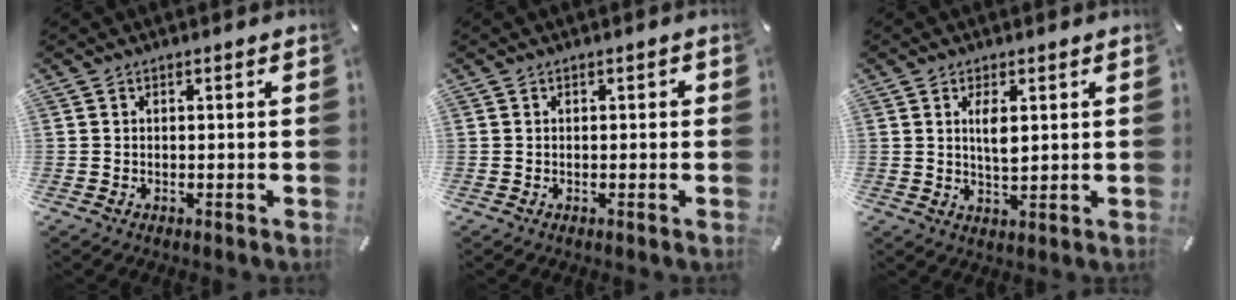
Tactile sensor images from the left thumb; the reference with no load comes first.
{"total": 0.5, "force": [-0.1, 0.4, 0.4], "torque": [-0.007, 0.002, -0.003]}
{"total": 4.5, "force": [1.4, 1.6, 4.0], "torque": [-0.075, -0.008, 0.018]}